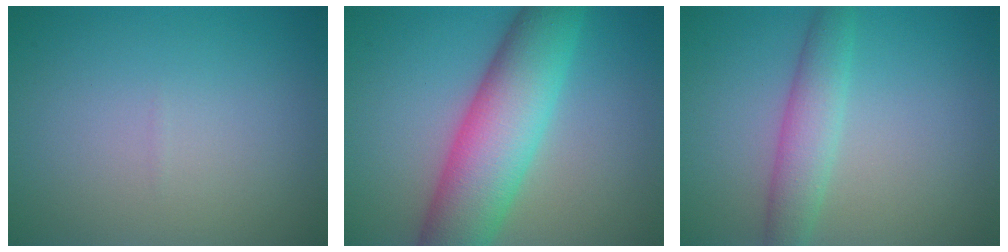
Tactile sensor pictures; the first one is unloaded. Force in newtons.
{"total": 9.3, "press": 9.3, "slide": 0.2}
{"total": 3.3, "press": 3.3, "slide": 0.0}